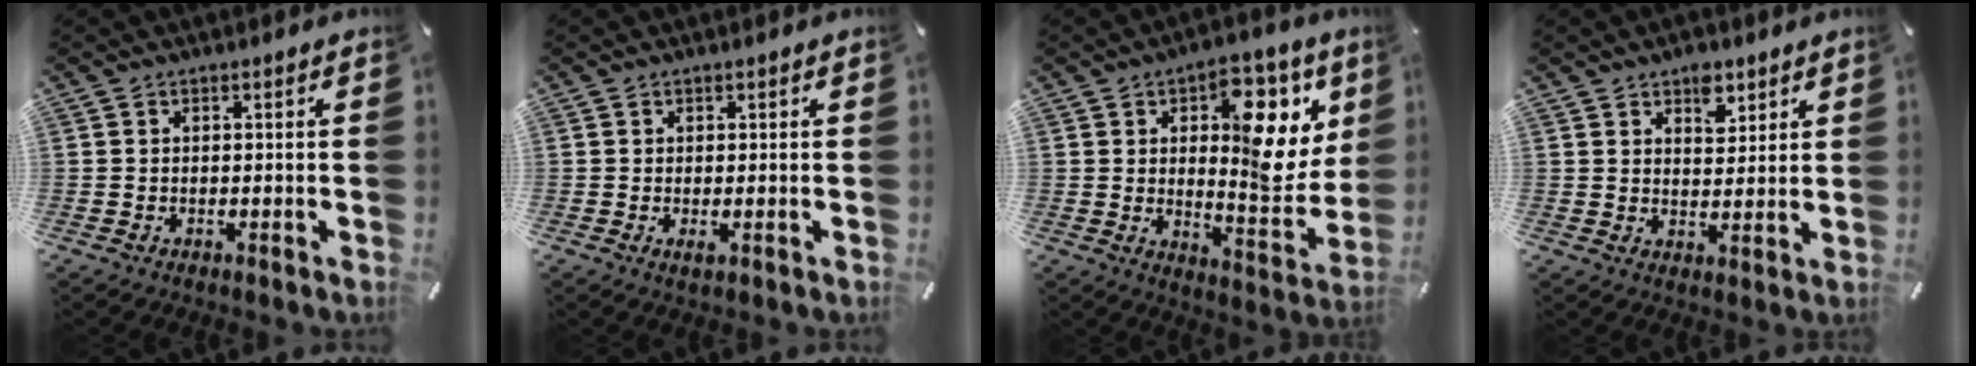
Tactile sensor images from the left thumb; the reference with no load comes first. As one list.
[{"total": 1.2, "force": [0.0, 0.2, 1.2], "torque": [-0.016, -0.009, -0.001]}, {"total": 17.6, "force": [6.5, 8.7, 13.8], "torque": [-0.154, -0.041, 0.103]}, {"total": 5.6, "force": [3.7, 3.4, 2.5], "torque": [-0.012, -0.020, 0.059]}]